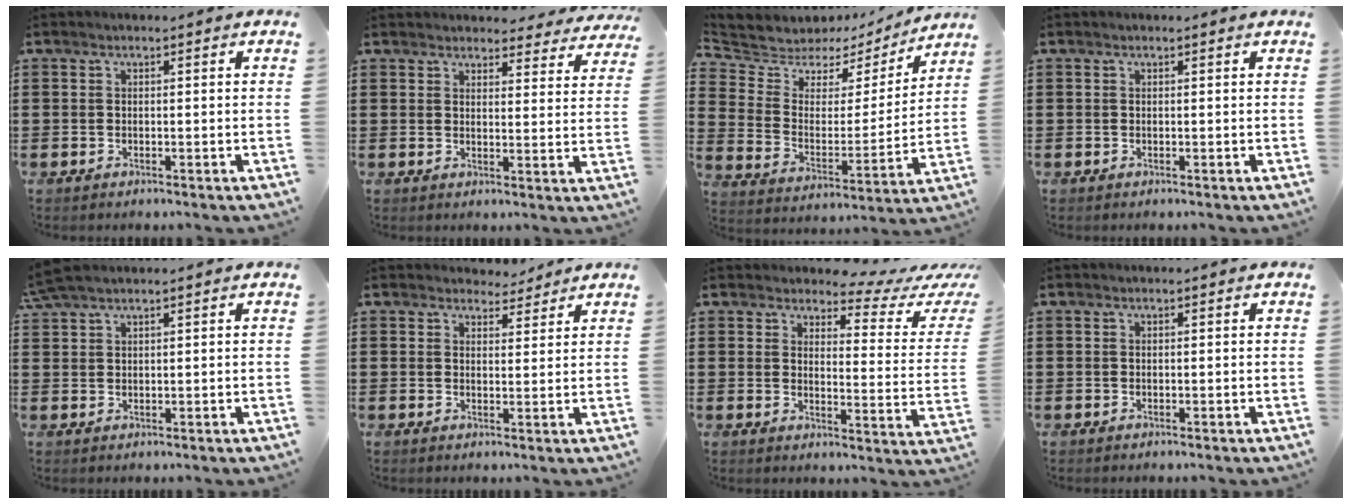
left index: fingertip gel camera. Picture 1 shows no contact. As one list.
[{"total": 3.7, "force": [3.6, 0.6, 0.4], "torque": [-0.014, -0.017, 0.065]}, {"total": 5.3, "force": [4.6, 2.6, 0.1], "torque": [-0.043, -0.034, 0.076]}, {"total": 0.0}, {"total": 3.0, "force": [2.4, 0.4, 1.8], "torque": [-0.041, 0.003, 0.047]}, {"total": 3.3, "force": [3.1, 1.1, 0.4], "torque": [-0.009, -0.008, 0.057]}, {"total": 4.4, "force": [3.9, 1.0, 1.9], "torque": [-0.045, -0.026, 0.060]}, {"total": 0.0}]